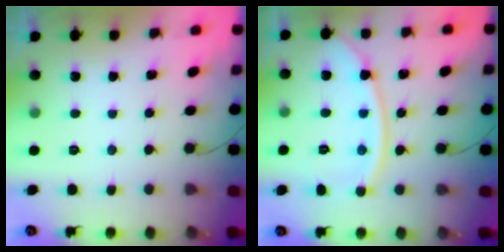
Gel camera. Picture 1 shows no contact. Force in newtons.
{"total": 11.1, "press": 11.1, "slide": 0.4}